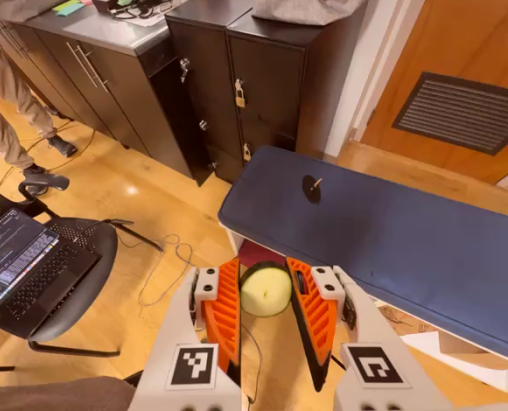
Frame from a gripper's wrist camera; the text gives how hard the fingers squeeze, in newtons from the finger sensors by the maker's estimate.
{"total": 10.9, "left": 10.8, "right": 10.9}